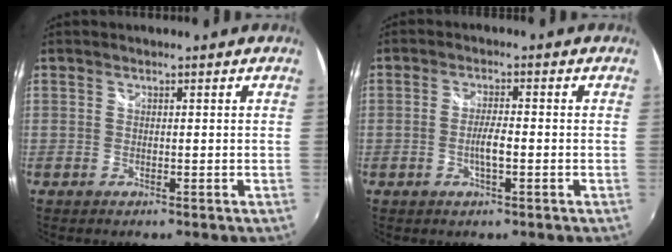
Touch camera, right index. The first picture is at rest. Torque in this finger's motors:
{"motor_torque": [0.57, -0.06, 0.27, 0.07]}